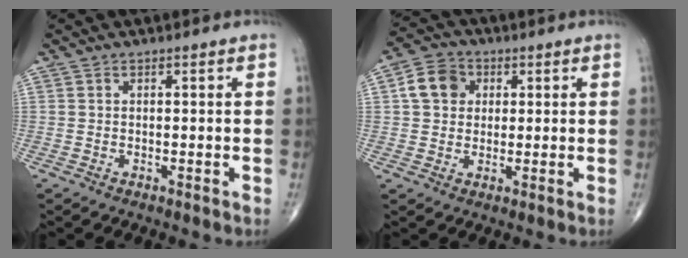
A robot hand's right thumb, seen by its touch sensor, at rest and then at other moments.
{"total": 7.1, "force": [1.6, 6.0, 3.6], "torque": [-0.050, 0.008, 0.020]}